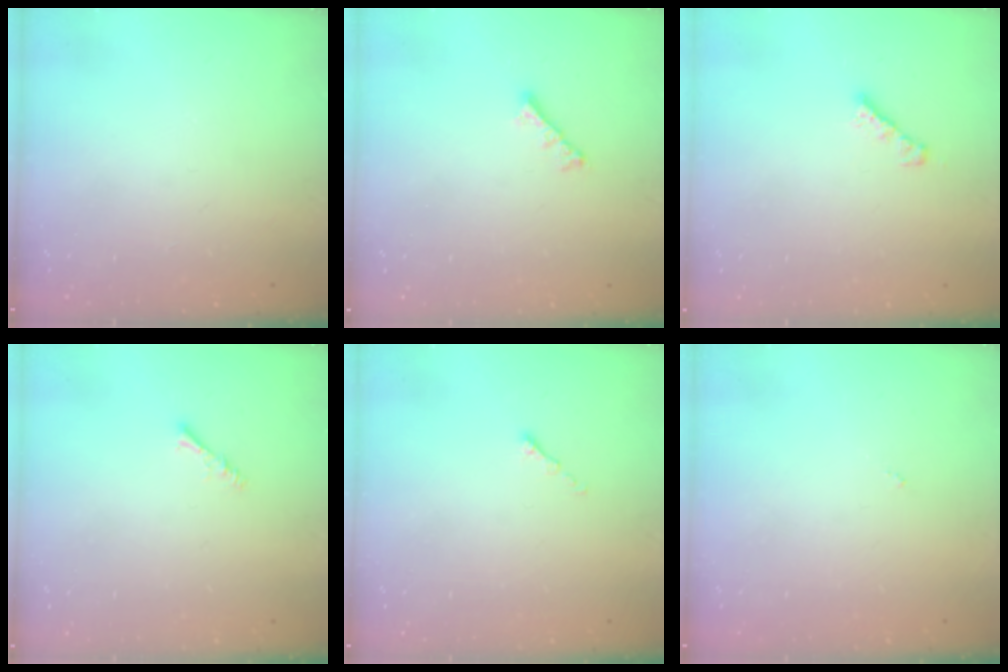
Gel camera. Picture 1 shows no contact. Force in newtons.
{"total": 2.8, "press": 2.7, "slide": 0.6}
{"total": 2.3, "press": 2.3, "slide": 0.4}
{"total": 1.9, "press": 1.9, "slide": 0.4}
{"total": 0.0}
{"total": 0.0}